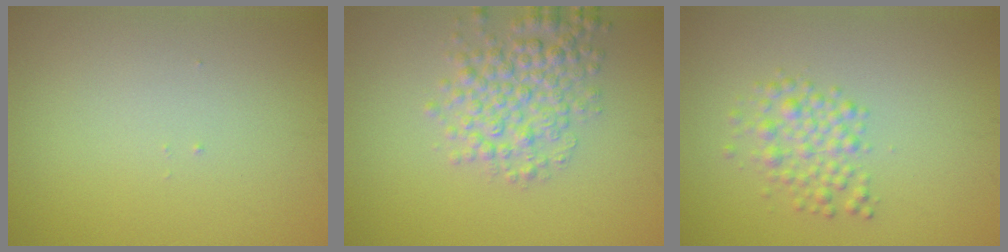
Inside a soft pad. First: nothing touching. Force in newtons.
{"total": 4.4, "press": 4.4, "slide": 0.1}
{"total": 2.7, "press": 2.7, "slide": 0.1}